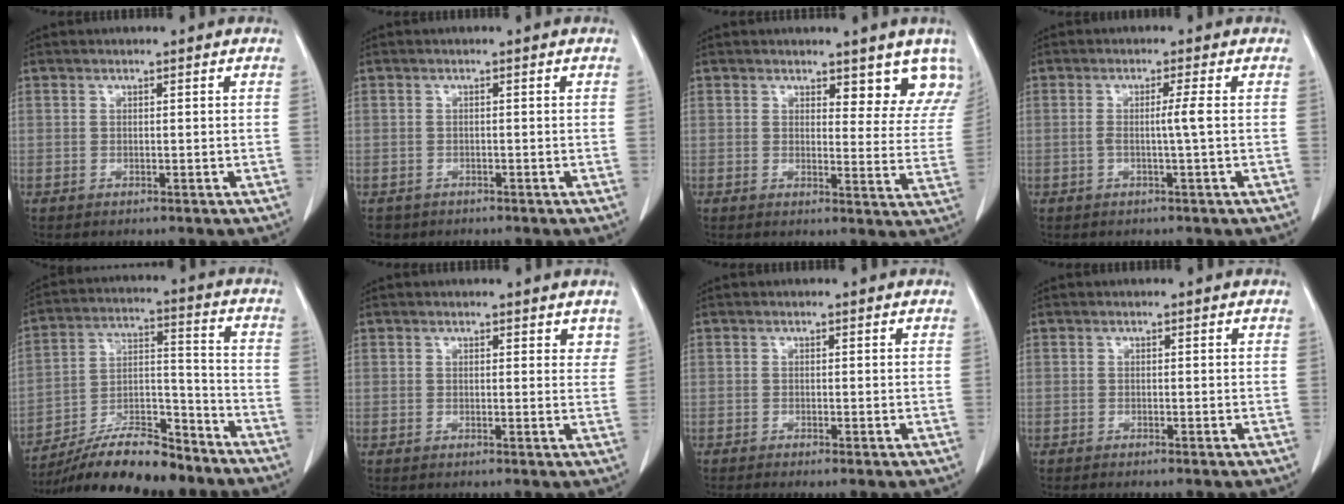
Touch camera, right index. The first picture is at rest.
{"total": 1.7, "force": [-1.2, 1.2, -0.1], "torque": [-0.008, 0.003, -0.021]}
{"total": 7.9, "force": [6.9, 2.9, 2.7], "torque": [0.004, -0.027, 0.057]}
{"total": 2.3, "force": [-0.3, -0.8, 2.2], "torque": [-0.040, -0.001, -0.006]}
{"total": 15.7, "force": [-13.5, 3.2, 7.2], "torque": [-0.128, 0.020, -0.235]}
{"total": 2.3, "force": [1.9, 1.0, 0.8], "torque": [0.006, -0.002, 0.012]}
{"total": 1.2, "force": [-0.9, -0.2, 0.8], "torque": [-0.014, -0.003, -0.017]}
{"total": 0.9, "force": [-0.7, -0.3, 0.4], "torque": [-0.004, 0.001, -0.013]}